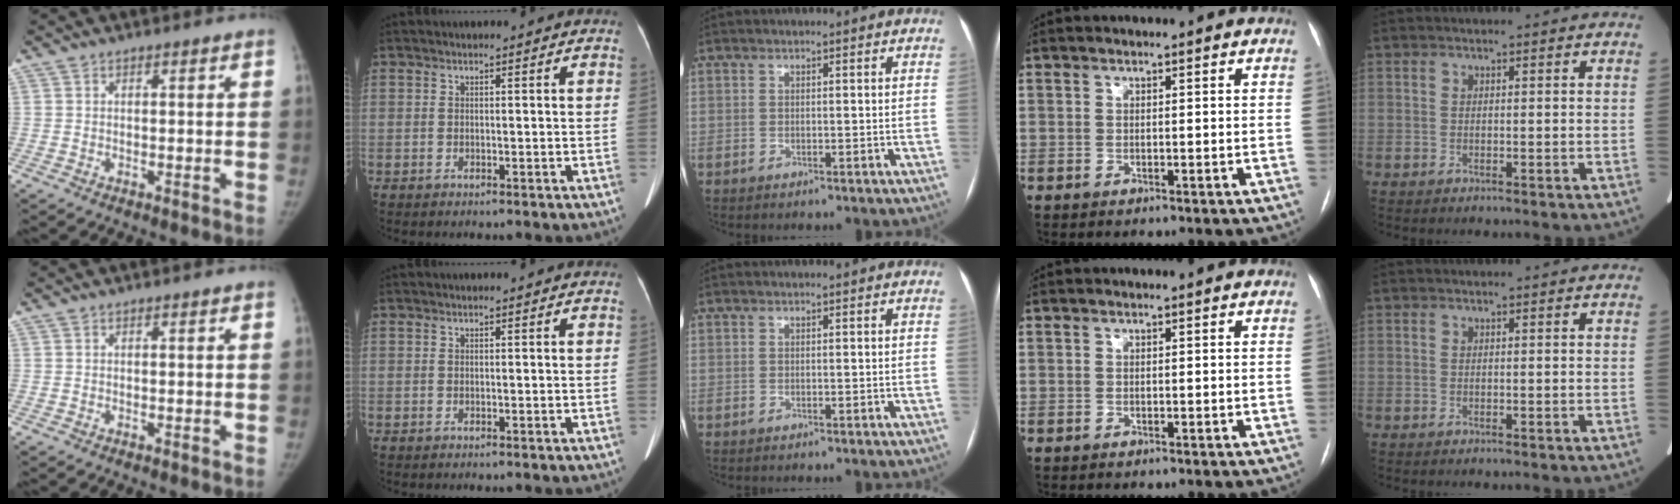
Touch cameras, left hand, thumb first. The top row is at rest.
{}